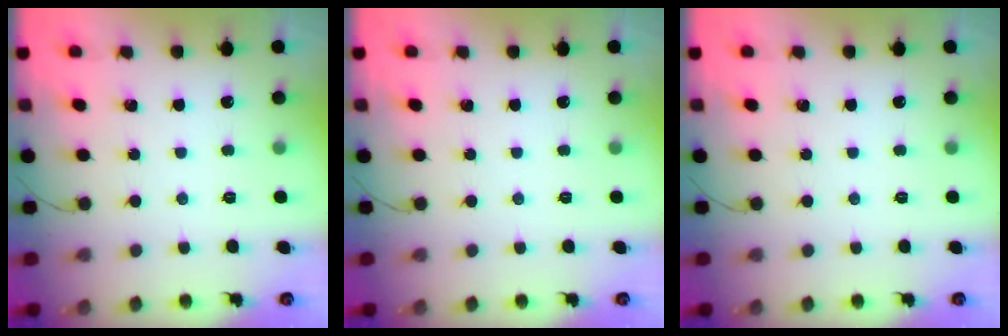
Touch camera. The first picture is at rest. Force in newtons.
{"total": 0.0}
{"total": 0.0}